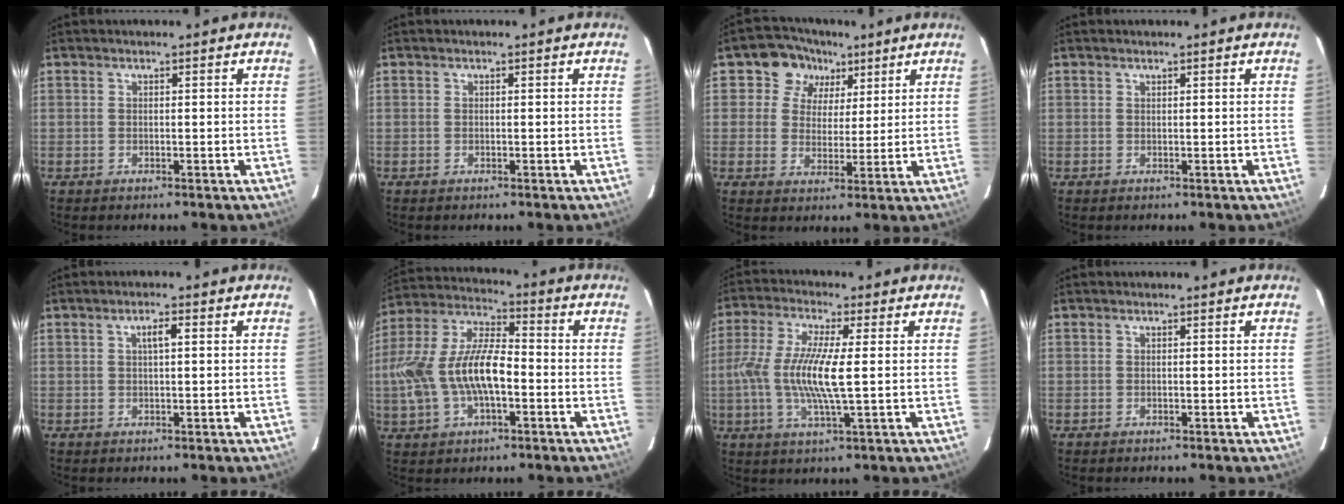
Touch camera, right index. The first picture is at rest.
{"total": 0.0}
{"total": 7.9, "force": [3.8, 6.9, 1.3], "torque": [-0.021, 0.012, 0.054]}
{"total": 0.0}
{"total": 2.1, "force": [0.6, 0.5, 1.9], "torque": [-0.036, 0.008, 0.010]}
{"total": 16.0, "force": [-3.1, 7.7, 13.7], "torque": [-0.288, 0.010, -0.057]}
{"total": 11.4, "force": [-0.6, 1.8, 11.3], "torque": [-0.227, -0.004, -0.016]}
{"total": 0.0}